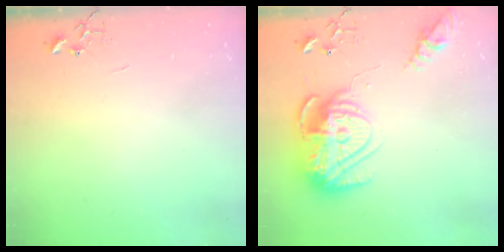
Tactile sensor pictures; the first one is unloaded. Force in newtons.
{"total": 18.9, "press": 18.9, "slide": 1.6}